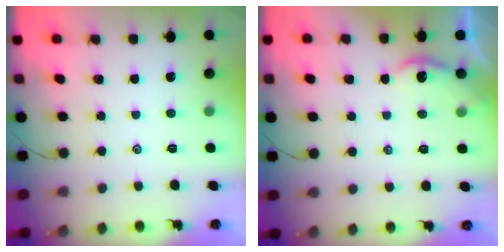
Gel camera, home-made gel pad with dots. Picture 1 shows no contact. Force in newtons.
{"total": 2.3, "press": 2.3, "slide": 0.2}